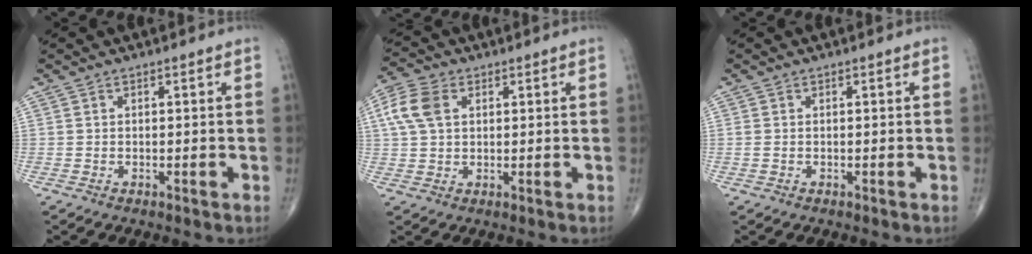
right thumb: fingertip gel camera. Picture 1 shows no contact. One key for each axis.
{"total": 7.5, "fx": 2.1, "fy": 5.0, "fz": 5.2, "tx": -0.116, "ty": 0.012, "tz": 0.039}
{"total": 0.8, "fx": 0.0, "fy": 0.6, "fz": 0.6, "tx": -0.020, "ty": 0.005, "tz": 0.003}